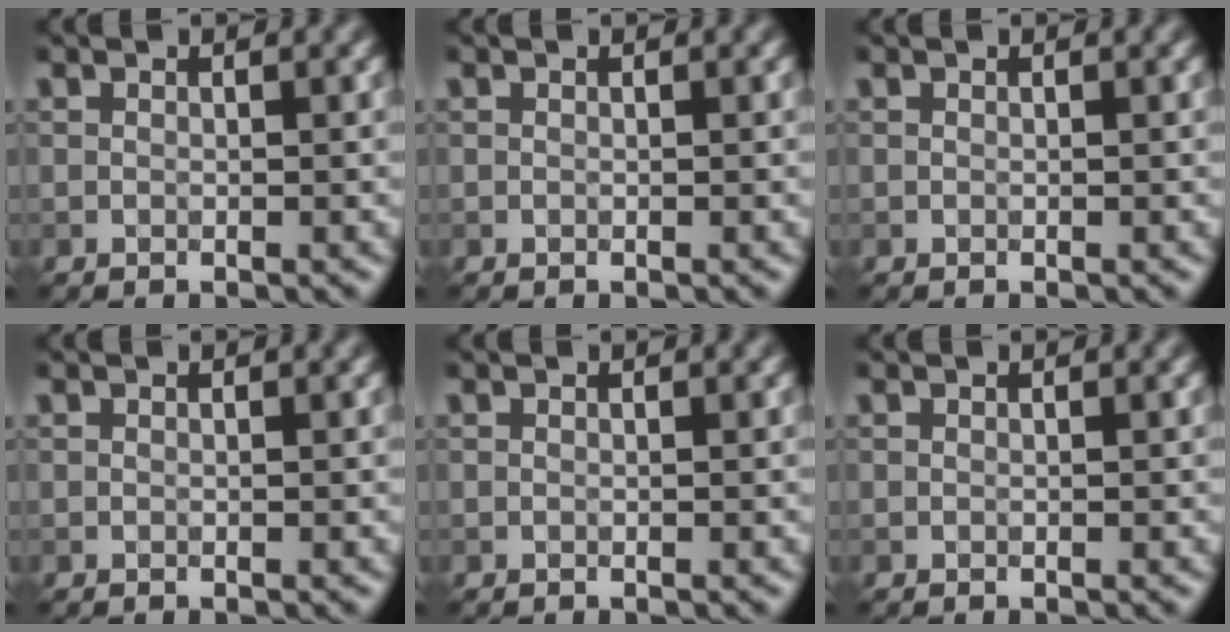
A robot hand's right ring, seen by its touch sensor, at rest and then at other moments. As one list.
[{"total": 0.0}, {"total": 0.0}, {"total": 0.0}, {"total": 0.0}, {"total": 0.0}]